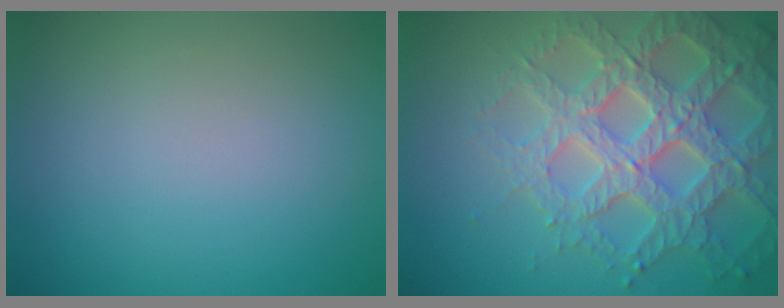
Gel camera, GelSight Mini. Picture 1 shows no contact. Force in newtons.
{"total": 6.9, "press": 6.7, "slide": 1.8}